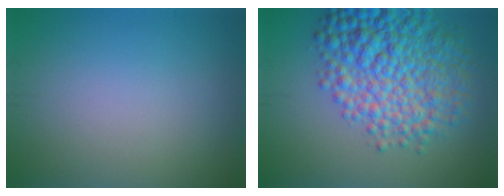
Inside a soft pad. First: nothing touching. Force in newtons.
{"total": 9.5, "press": 9.5, "slide": 0.2}